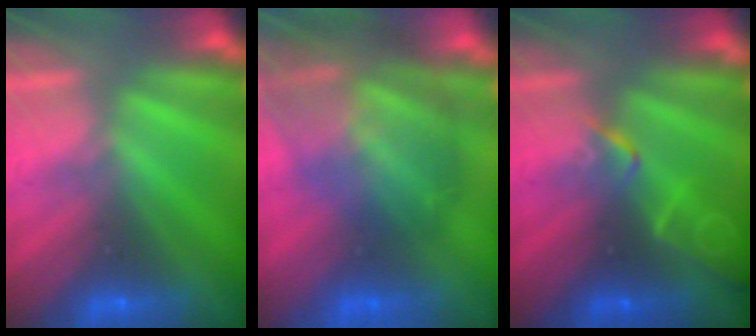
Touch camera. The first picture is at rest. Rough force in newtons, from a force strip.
{"total": 7.4}
{"total": 2.1}